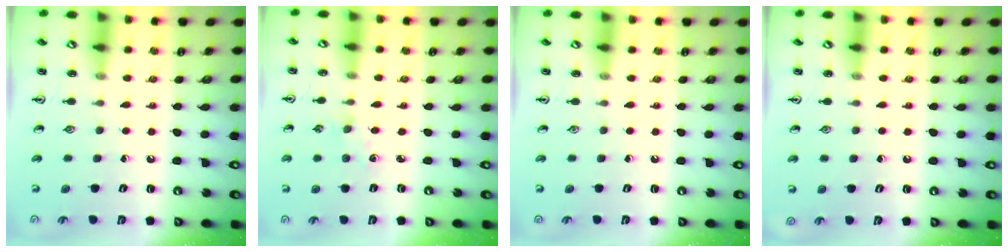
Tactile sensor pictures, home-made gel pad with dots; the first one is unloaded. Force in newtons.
{"total": 1.3, "press": 1.3, "slide": 0.3}
{"total": 0.0}
{"total": 0.0}